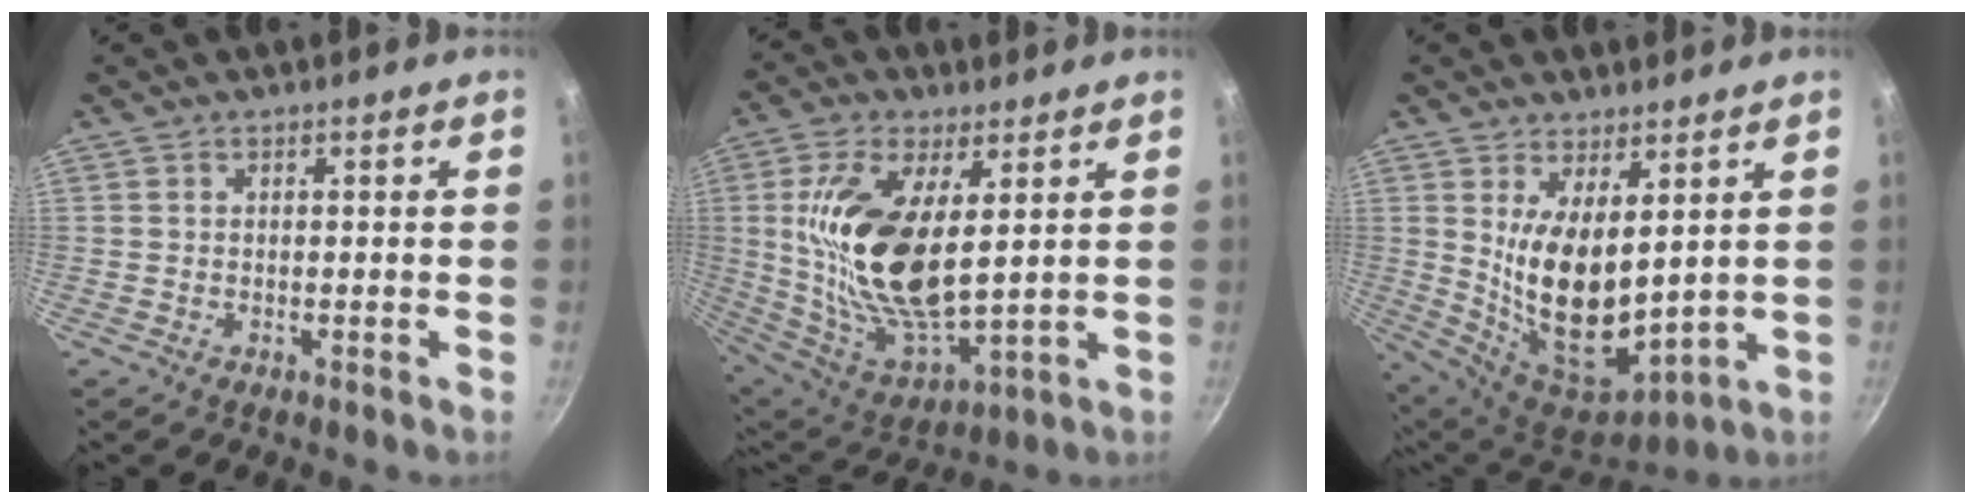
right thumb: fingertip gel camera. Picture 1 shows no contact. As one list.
[{"total": 20.1, "force": [4.1, 9.2, 17.4], "torque": [-0.342, -0.030, 0.086]}, {"total": 14.6, "force": [3.4, 6.9, 12.4], "torque": [-0.203, -0.056, 0.081]}]